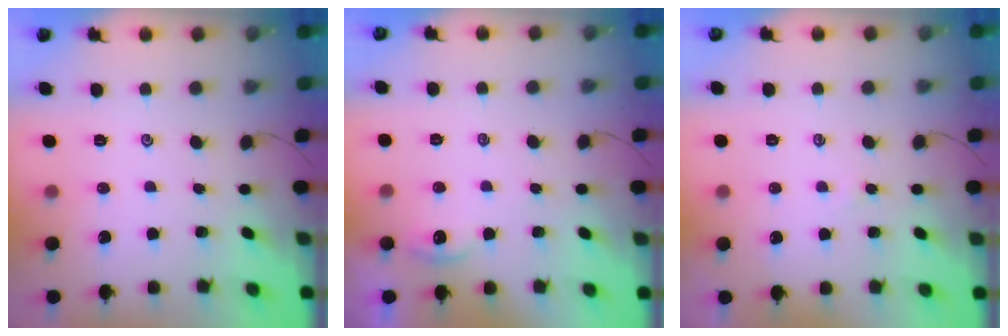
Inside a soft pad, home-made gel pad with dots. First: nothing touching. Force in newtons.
{"total": 2.5, "press": 2.5, "slide": 0.3}
{"total": 1.4, "press": 1.4, "slide": 0.4}